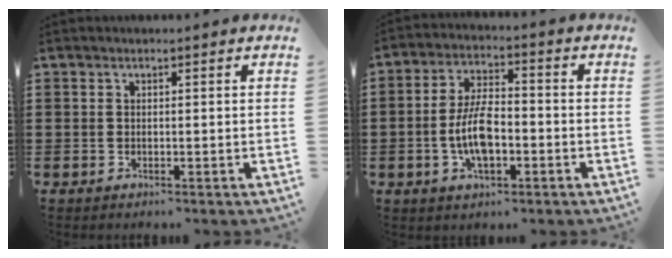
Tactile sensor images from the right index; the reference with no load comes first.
{"total": 8.1, "force": [-2.0, 3.7, 7.0], "torque": [-0.160, 0.000, -0.044]}